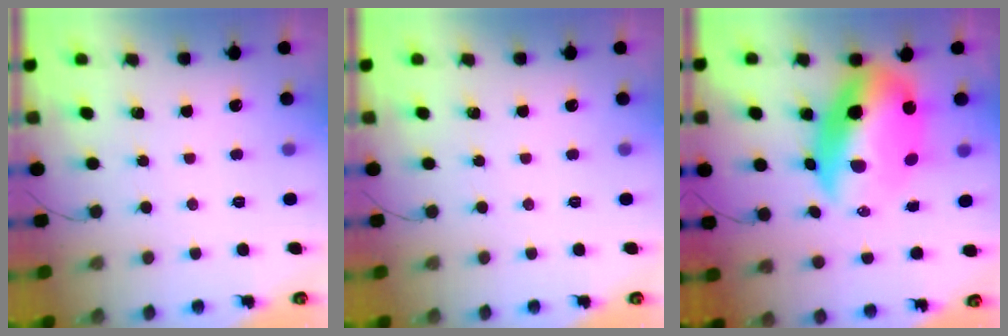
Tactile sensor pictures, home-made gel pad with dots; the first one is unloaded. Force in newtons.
{"total": 0.0}
{"total": 17.2, "press": 16.8, "slide": 3.5}